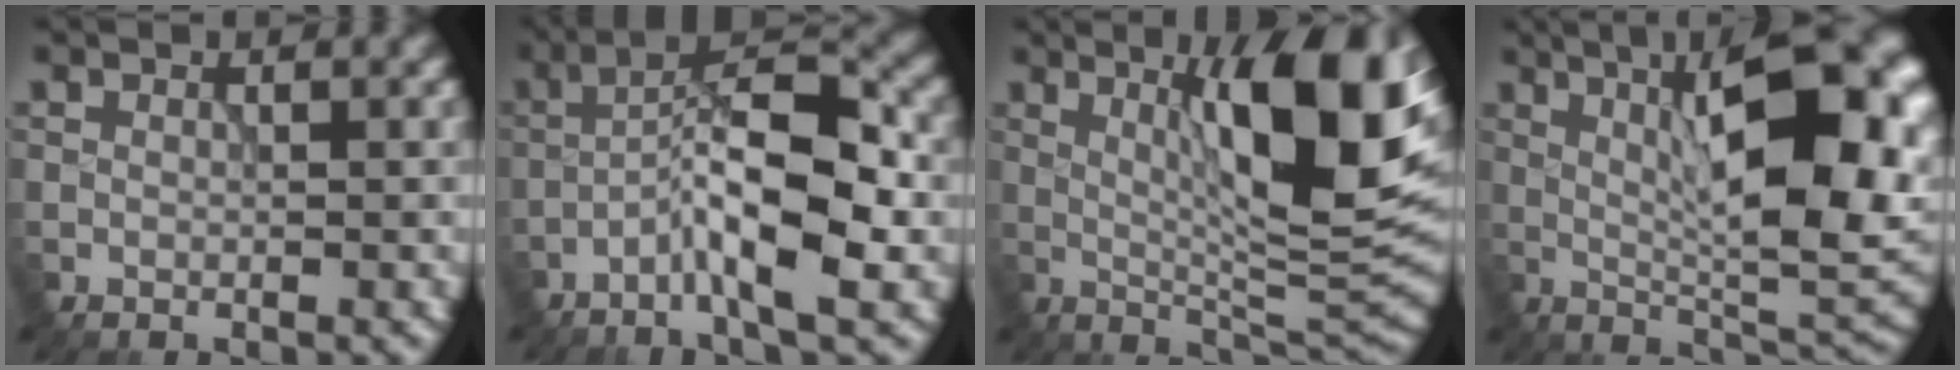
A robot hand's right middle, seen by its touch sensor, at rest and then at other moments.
{"total": 8.3, "force": [-2.8, 2.0, 7.5], "torque": [-0.120, 0.025, -0.058]}
{"total": 11.9, "force": [3.0, 2.5, 11.2], "torque": [-0.159, 0.001, 0.049]}
{"total": 14.2, "force": [2.5, 4.6, 13.2], "torque": [-0.171, 0.007, 0.032]}